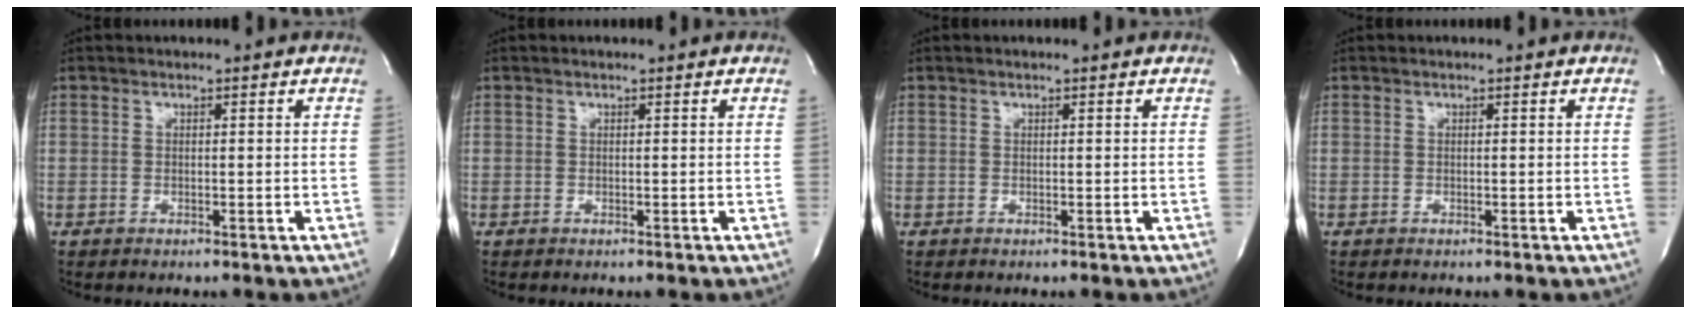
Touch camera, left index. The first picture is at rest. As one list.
[{"total": 0.0}, {"total": 0.0}, {"total": 0.0}]